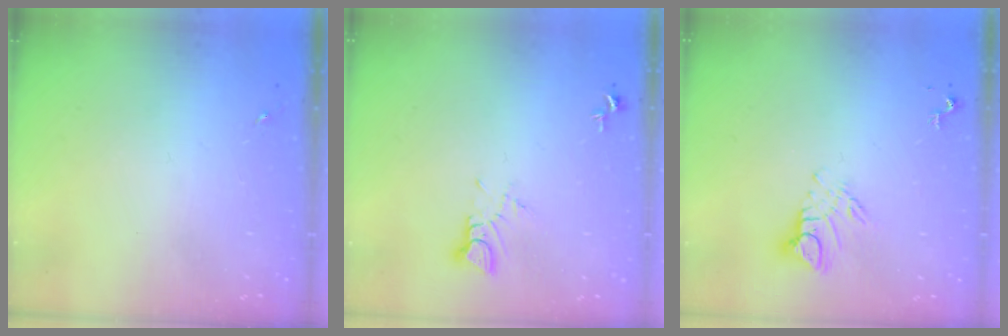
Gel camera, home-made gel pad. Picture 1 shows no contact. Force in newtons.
{"total": 4.0, "press": 4.0, "slide": 0.3}
{"total": 7.6, "press": 7.6, "slide": 0.7}